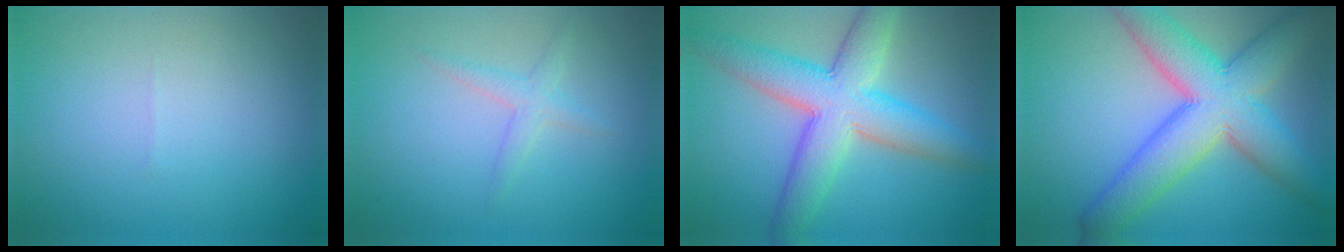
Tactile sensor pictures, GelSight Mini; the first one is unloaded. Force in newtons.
{"total": 1.6, "press": 1.6, "slide": 0.1}
{"total": 8.3, "press": 8.3, "slide": 0.4}
{"total": 10.2, "press": 10.2, "slide": 0.7}